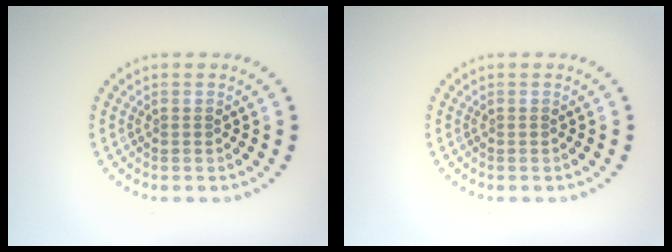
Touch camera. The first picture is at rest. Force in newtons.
{"total": 0.0}